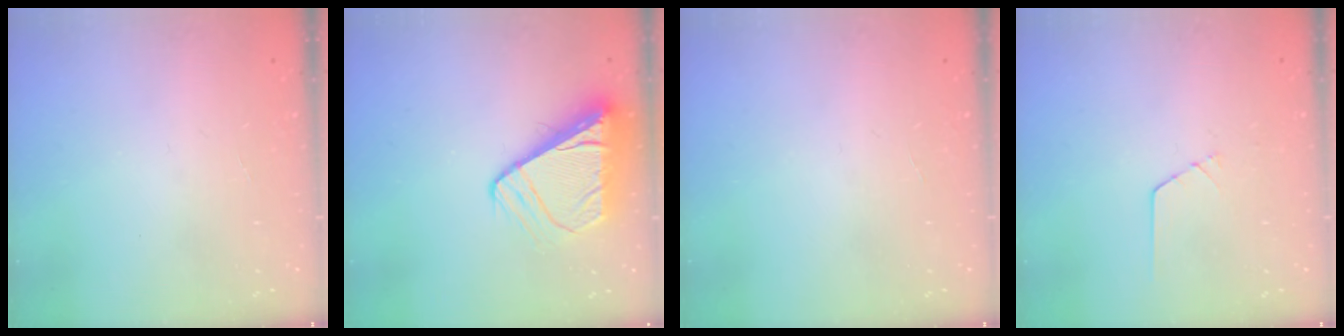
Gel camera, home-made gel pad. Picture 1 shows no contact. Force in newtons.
{"total": 9.2, "press": 9.1, "slide": 1.1}
{"total": 0.0}
{"total": 1.6, "press": 1.6, "slide": 0.0}